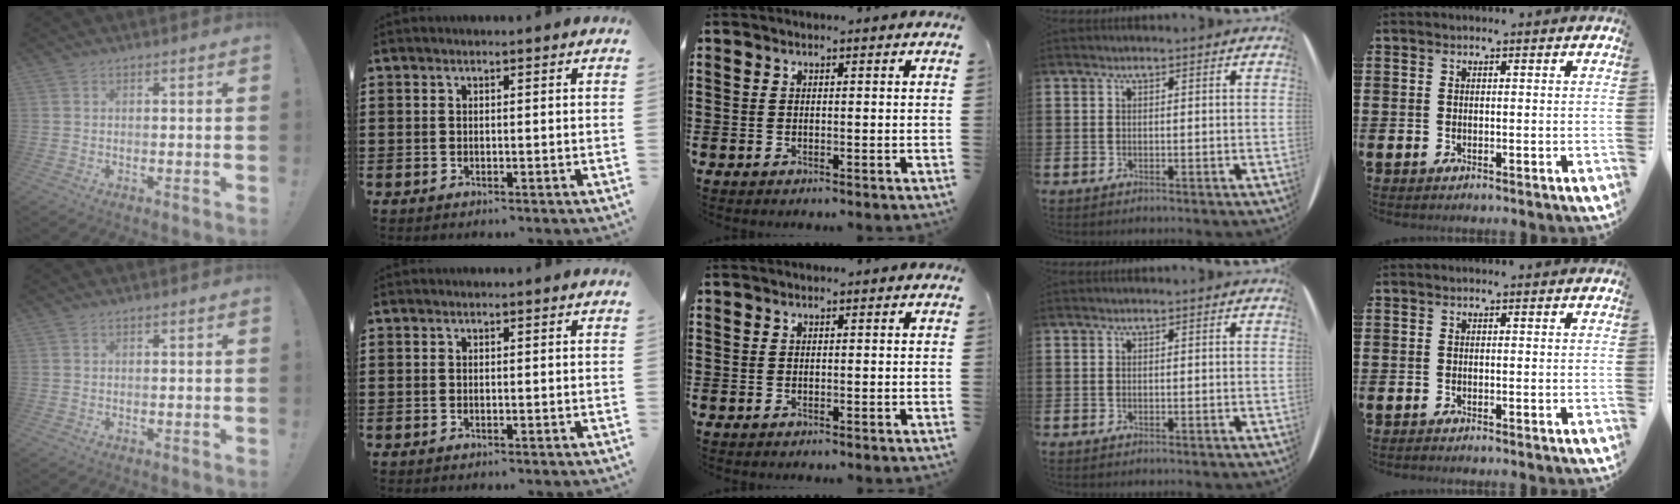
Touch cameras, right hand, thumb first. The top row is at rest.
{}